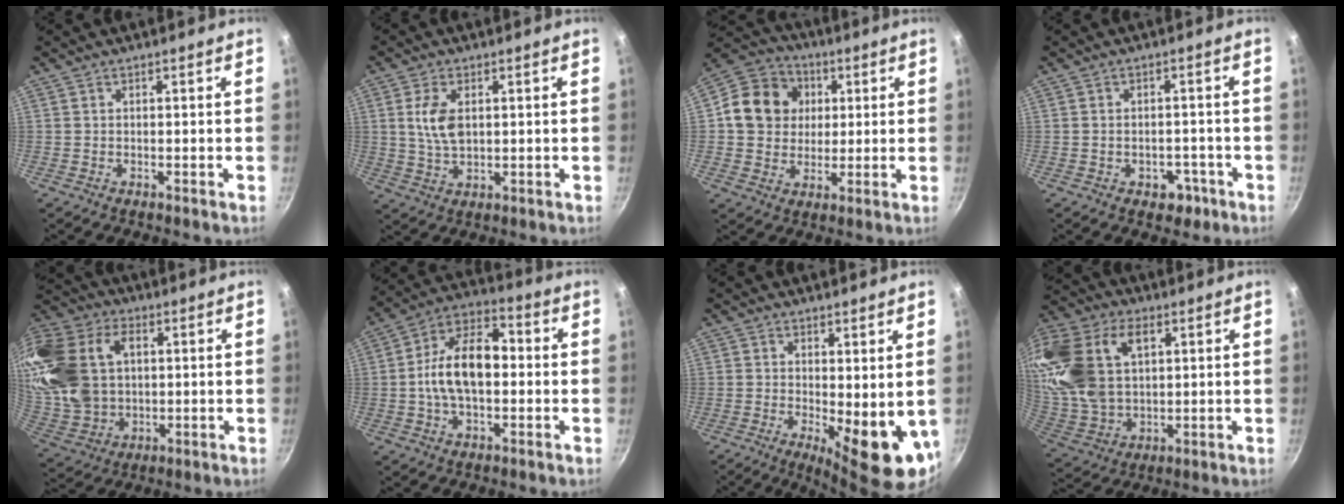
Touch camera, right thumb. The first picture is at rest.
{"total": 6.9, "force": [1.4, 3.9, 5.5], "torque": [-0.102, -0.005, 0.029]}
{"total": 13.1, "force": [2.5, 11.6, 5.7], "torque": [-0.074, 0.016, 0.032]}
{"total": 4.5, "force": [-2.1, 3.1, 2.5], "torque": [-0.014, 0.017, -0.019]}
{"total": 26.0, "force": [5.5, 18.6, 17.3], "torque": [-0.378, 0.014, 0.111]}
{"total": 14.7, "force": [-0.4, 8.7, 11.8], "torque": [-0.180, 0.039, -0.023]}
{"total": 10.6, "force": [-0.4, 4.0, 9.8], "torque": [-0.112, -0.017, 0.006]}
{"total": 25.8, "force": [8.4, 16.8, 17.7], "torque": [-0.388, 0.009, 0.162]}